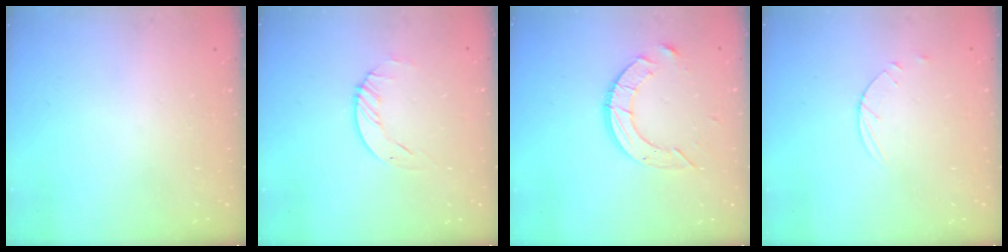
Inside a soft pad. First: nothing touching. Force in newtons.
{"total": 2.3, "press": 2.3, "slide": 0.3}
{"total": 9.8, "press": 9.8, "slide": 0.9}
{"total": 3.6, "press": 3.6, "slide": 0.5}